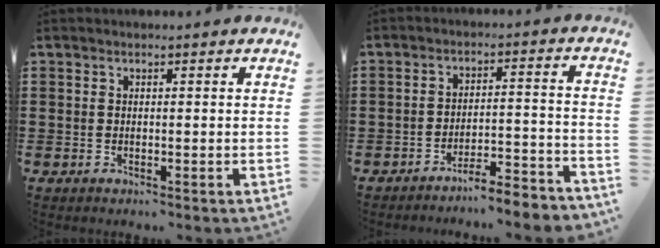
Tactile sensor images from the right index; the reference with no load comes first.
{"total": 4.7, "force": [-4.5, -0.4, 1.3], "torque": [-0.026, -0.007, -0.092]}